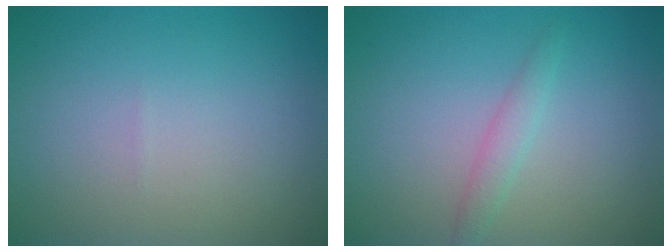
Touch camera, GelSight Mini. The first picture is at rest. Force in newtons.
{"total": 1.4, "press": 1.4, "slide": 0.0}